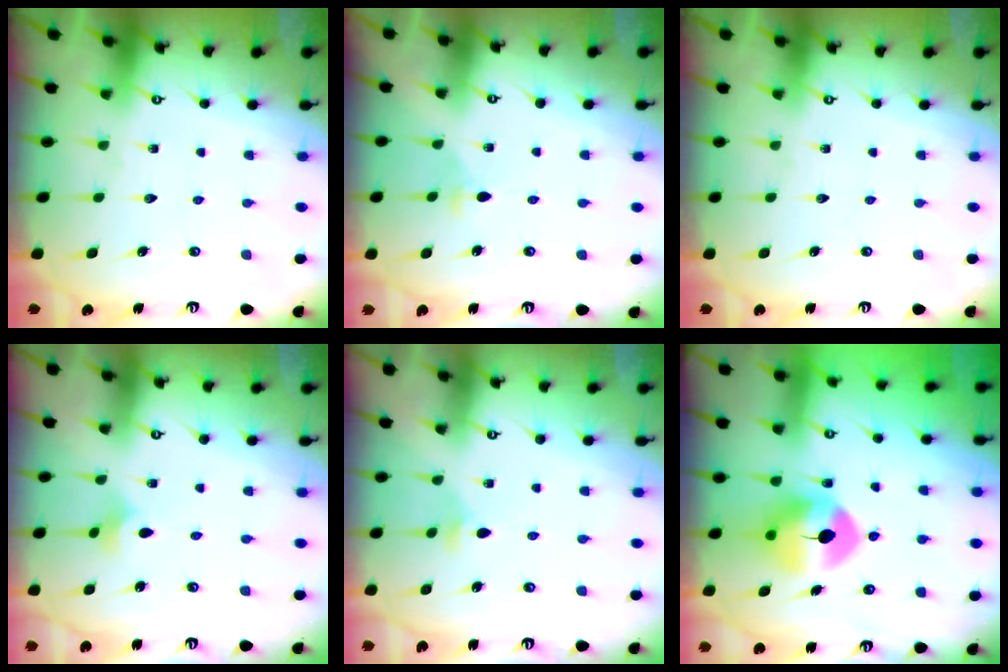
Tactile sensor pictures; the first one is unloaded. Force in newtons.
{"total": 3.0, "press": 2.9, "slide": 0.5}
{"total": 0.0}
{"total": 1.8, "press": 1.7, "slide": 0.5}
{"total": 3.0, "press": 2.9, "slide": 0.8}
{"total": 9.1, "press": 8.9, "slide": 1.7}